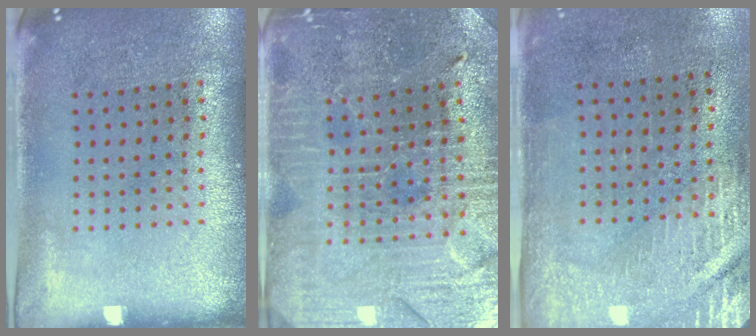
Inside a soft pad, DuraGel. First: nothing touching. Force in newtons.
{"total": 3.4, "press": 3.3, "slide": 0.6}
{"total": 2.9, "press": 2.5, "slide": 1.5}